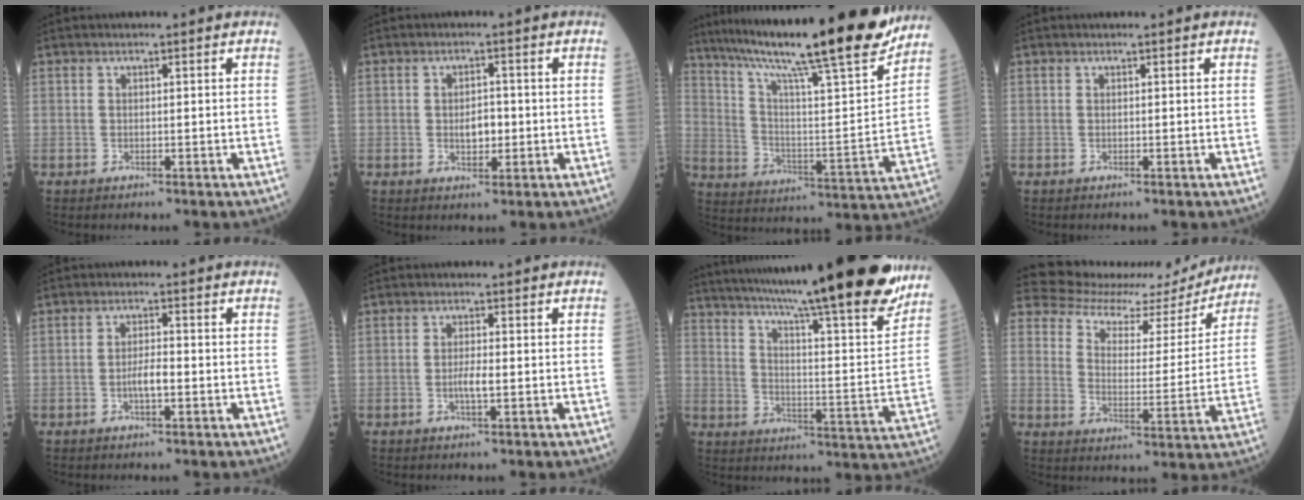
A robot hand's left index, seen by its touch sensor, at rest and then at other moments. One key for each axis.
{"total": 3.2, "fx": -0.5, "fy": 1.7, "fz": 2.6, "tx": -0.043, "ty": -0.001, "tz": -0.006}
{"total": 26.9, "fx": 21.8, "fy": 1.0, "fz": 15.7, "tx": -0.266, "ty": -0.038, "tz": 0.321}
{"total": 0.0}
{"total": 2.8, "fx": -1.0, "fy": 0.6, "fz": 2.6, "tx": -0.049, "ty": 0.000, "tz": -0.020}
{"total": 2.2, "fx": -0.6, "fy": 0.2, "fz": 2.1, "tx": -0.042, "ty": -0.003, "tz": -0.012}
{"total": 29.1, "fx": 24.5, "fy": 1.5, "fz": 15.6, "tx": -0.250, "ty": -0.062, "tz": 0.330}
{"total": 16.2, "fx": 15.9, "fy": 2.9, "fz": 1.3, "tx": -0.024, "ty": -0.037, "tz": 0.208}